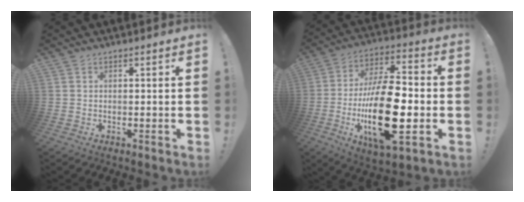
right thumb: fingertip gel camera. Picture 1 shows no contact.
{"total": 25.9, "force": [-4.8, 10.4, 23.2], "torque": [-0.440, 0.010, -0.074]}